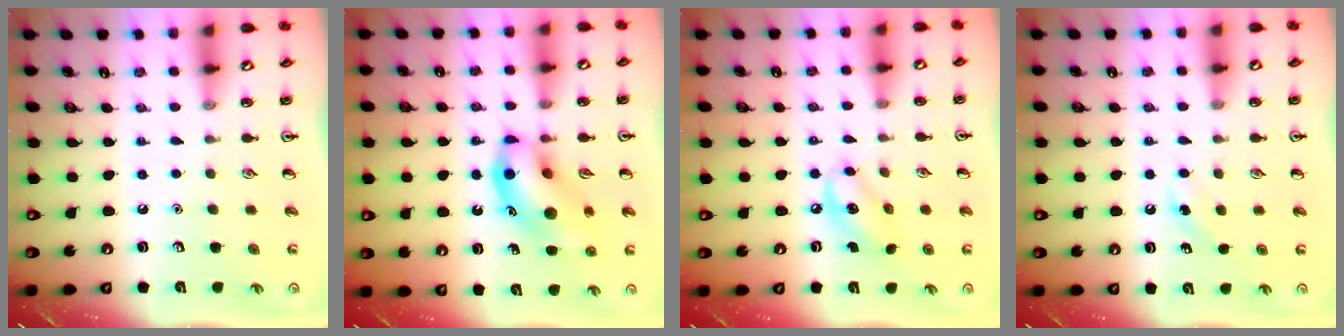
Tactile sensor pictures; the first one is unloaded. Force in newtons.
{"total": 13.1, "press": 12.8, "slide": 2.7}
{"total": 7.0, "press": 6.9, "slide": 1.3}
{"total": 3.8, "press": 3.5, "slide": 1.4}